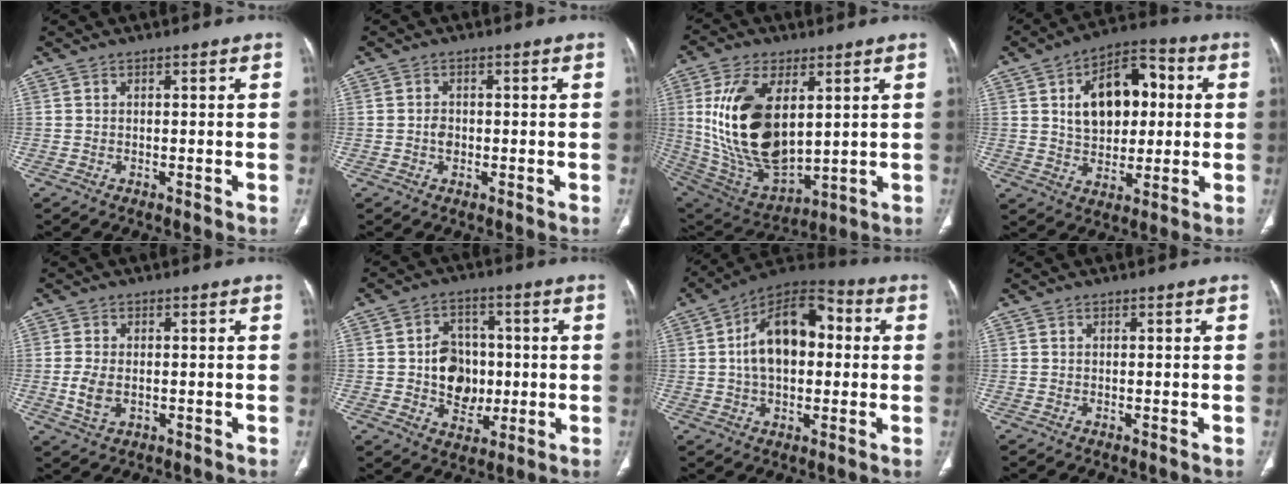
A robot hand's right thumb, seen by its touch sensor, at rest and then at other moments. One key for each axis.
{"total": 2.0, "fx": -0.3, "fy": 1.5, "fz": 1.2, "tx": -0.017, "ty": 0.004, "tz": -0.006}
{"total": 22.1, "fx": 4.4, "fy": 11.9, "fz": 18.1, "tx": -0.340, "ty": -0.026, "tz": 0.101}
{"total": 15.7, "fx": 3.0, "fy": 9.9, "fz": 11.8, "tx": -0.146, "ty": 0.015, "tz": 0.045}
{"total": 4.7, "fx": -0.7, "fy": 3.0, "fz": 3.6, "tx": -0.080, "ty": -0.005, "tz": -0.009}
{"total": 10.5, "fx": -0.3, "fy": 8.5, "fz": 6.1, "tx": -0.053, "ty": 0.010, "tz": 0.003}
{"total": 16.6, "fx": 2.0, "fy": 9.8, "fz": 13.2, "tx": -0.198, "ty": 0.033, "tz": 0.023}
{"total": 0.0}